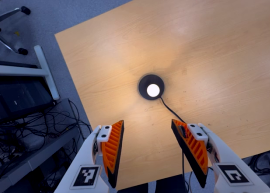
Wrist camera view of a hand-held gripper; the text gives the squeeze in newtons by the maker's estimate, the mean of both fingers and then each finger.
{"total": 0.0}